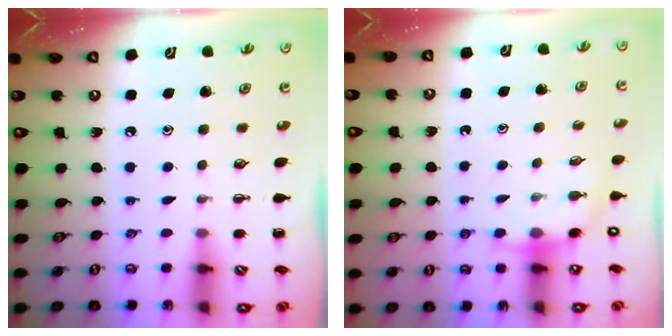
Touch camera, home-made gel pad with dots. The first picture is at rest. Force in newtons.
{"total": 5.3, "press": 5.3, "slide": 0.5}